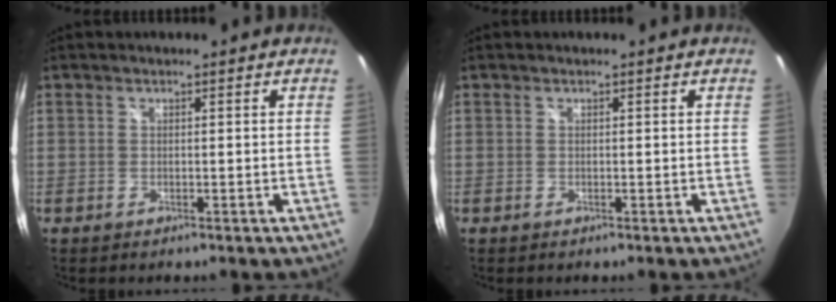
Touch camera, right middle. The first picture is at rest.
{"total": 0.0}